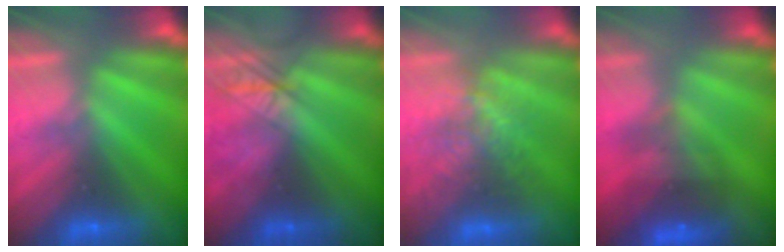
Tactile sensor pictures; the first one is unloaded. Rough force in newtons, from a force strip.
{"total": 2.5}
{"total": 3.2}
{"total": 7.0}